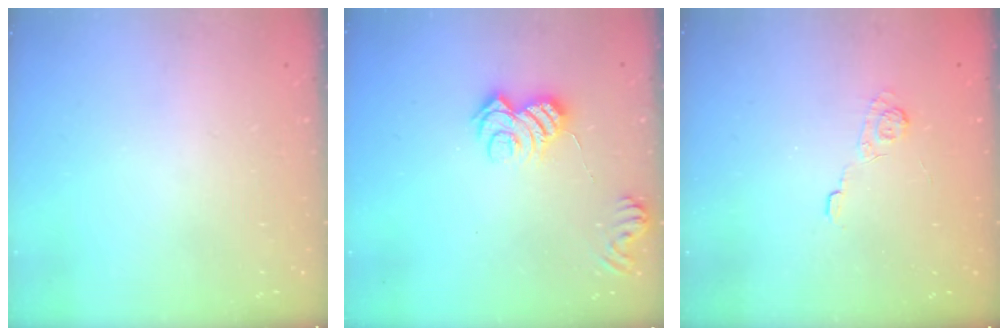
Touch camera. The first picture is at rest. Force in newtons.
{"total": 9.6, "press": 9.6, "slide": 0.4}
{"total": 4.5, "press": 4.2, "slide": 1.6}